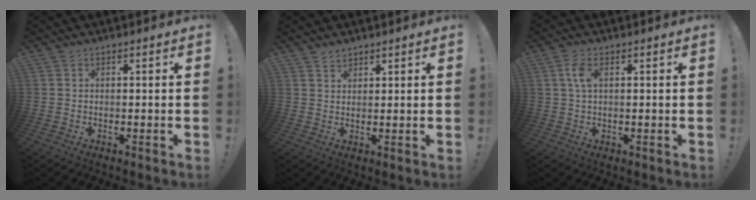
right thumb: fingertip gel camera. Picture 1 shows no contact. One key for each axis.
{"total": 2.3, "fx": 2.1, "fy": 1.1, "fz": 0.3, "tx": 0.005, "ty": -0.016, "tz": 0.036}
{"total": 4.4, "fx": 1.1, "fy": 2.2, "fz": 3.6, "tx": -0.066, "ty": 0.005, "tz": 0.017}